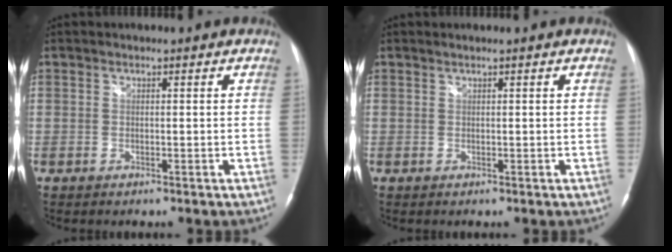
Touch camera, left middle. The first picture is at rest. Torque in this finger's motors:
{"motor_torque": [0.06, -0.08, 0.00, 0.00]}